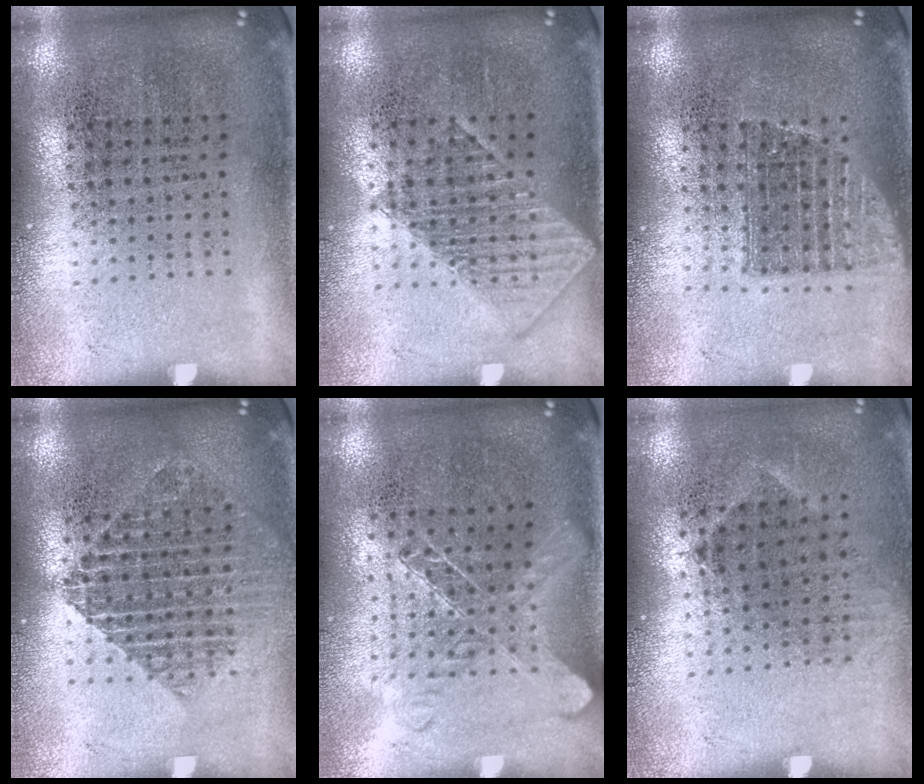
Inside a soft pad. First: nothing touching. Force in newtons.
{"total": 1.4, "press": 1.3, "slide": 0.5}
{"total": 1.3, "press": 1.1, "slide": 0.7}
{"total": 1.7, "press": 1.4, "slide": 0.8}
{"total": 1.4, "press": 1.3, "slide": 0.6}
{"total": 0.9, "press": 0.6, "slide": 0.6}